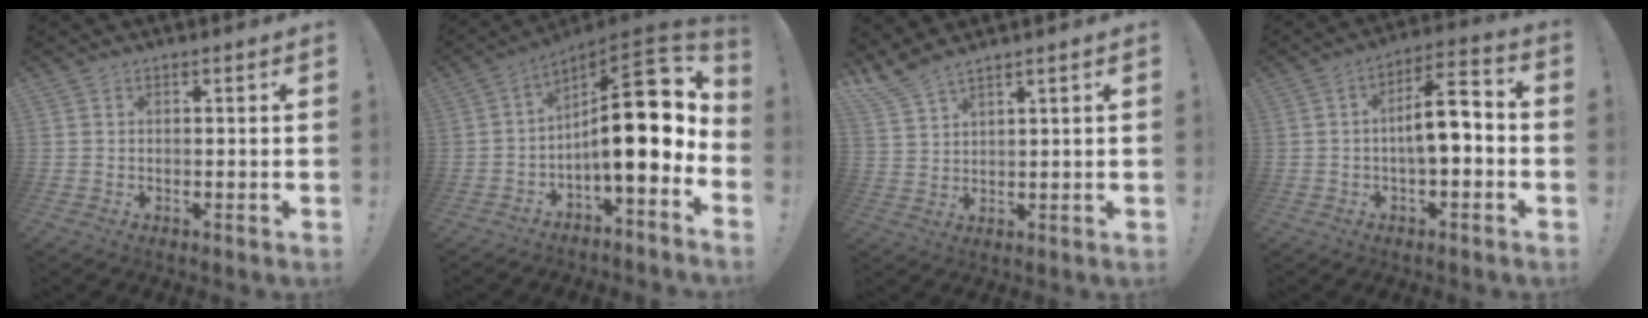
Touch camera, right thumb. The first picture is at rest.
{"total": 19.3, "force": [1.5, 6.0, 18.2], "torque": [-0.268, -0.014, 0.023]}
{"total": 5.2, "force": [4.6, 0.5, 2.3], "torque": [-0.058, -0.025, 0.089]}
{"total": 10.7, "force": [-1.3, 3.6, 10.0], "torque": [-0.143, 0.007, -0.024]}